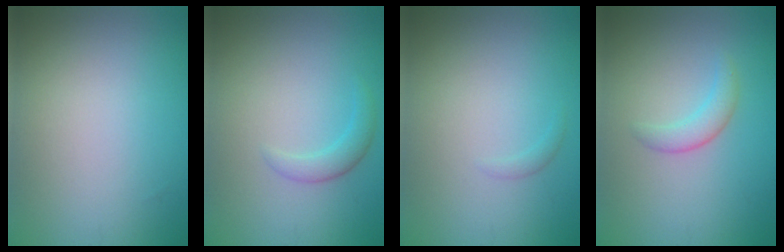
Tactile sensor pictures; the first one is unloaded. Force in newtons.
{"total": 1.7, "press": 1.7, "slide": 0.1}
{"total": 0.6, "press": 0.6, "slide": 0.0}
{"total": 1.8, "press": 1.8, "slide": 0.1}